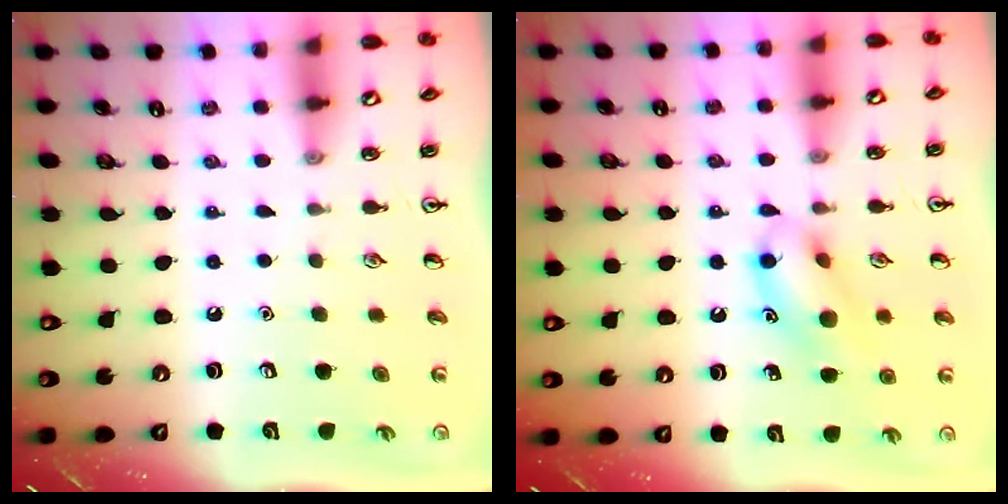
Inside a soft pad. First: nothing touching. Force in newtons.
{"total": 12.2, "press": 12.0, "slide": 2.2}